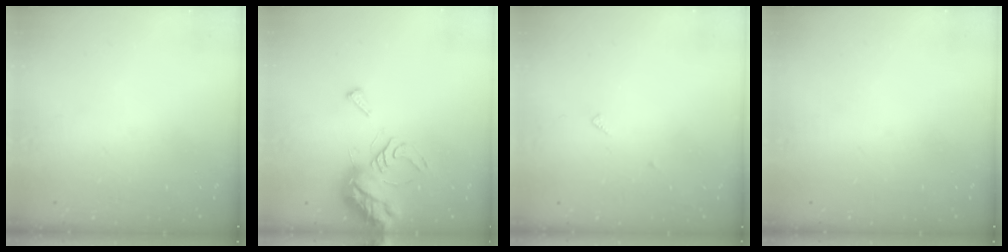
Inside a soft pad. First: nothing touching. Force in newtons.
{"total": 9.2, "press": 9.1, "slide": 1.1}
{"total": 3.7, "press": 3.7, "slide": 0.3}
{"total": 0.0}